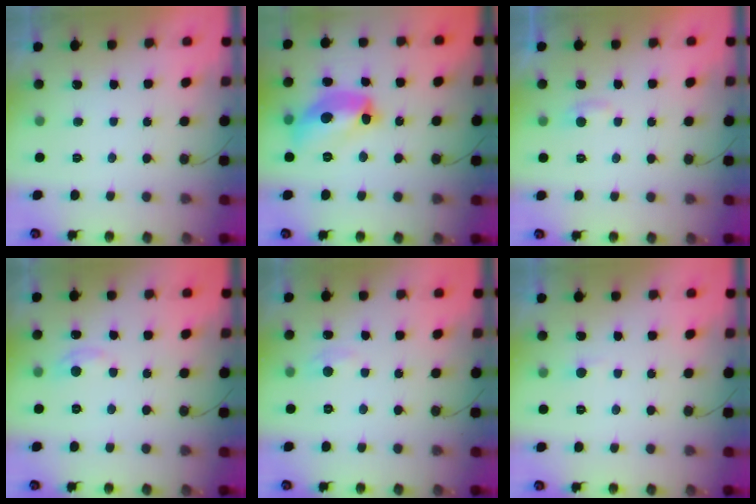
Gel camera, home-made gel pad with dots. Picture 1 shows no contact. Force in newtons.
{"total": 15.4, "press": 15.4, "slide": 0.8}
{"total": 4.6, "press": 4.5, "slide": 0.5}
{"total": 4.3, "press": 4.3, "slide": 0.6}
{"total": 3.9, "press": 3.9, "slide": 0.5}
{"total": 2.0, "press": 2.0, "slide": 0.2}